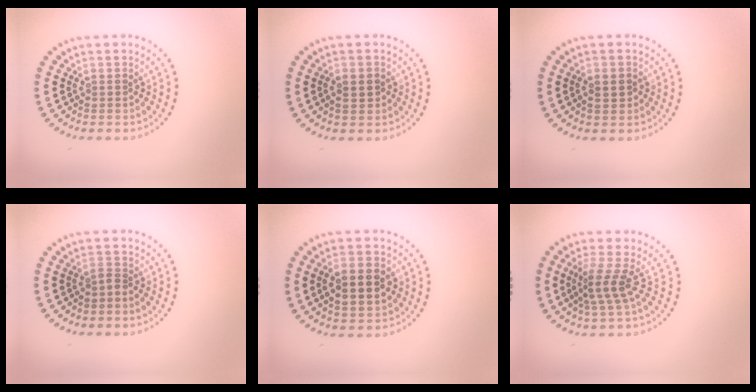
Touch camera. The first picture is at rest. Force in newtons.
{"total": 1.5, "press": 1.5, "slide": 0.2}
{"total": 1.5, "press": 1.5, "slide": 0.2}
{"total": 0.7, "press": 0.5, "slide": 0.6}
{"total": 4.9, "press": 4.9, "slide": 0.2}
{"total": 2.6, "press": 1.9, "slide": 1.8}